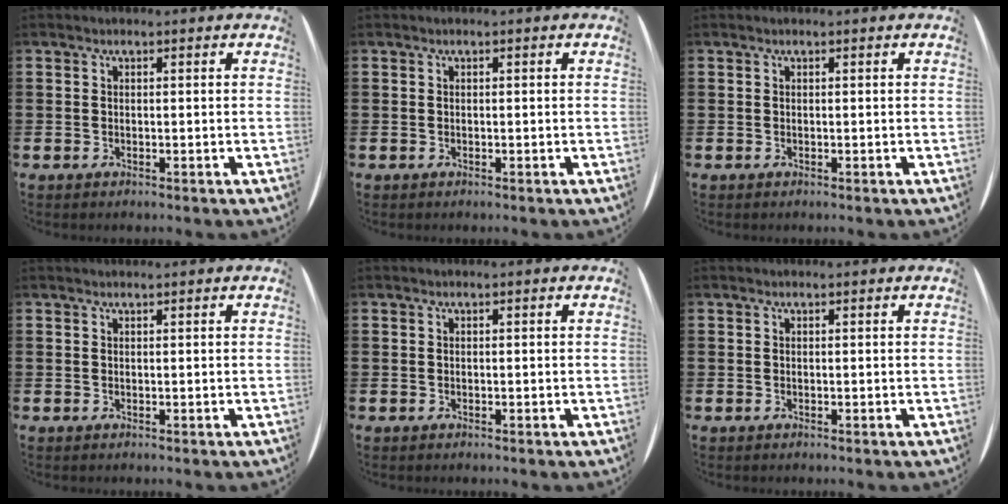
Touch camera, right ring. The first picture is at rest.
{"total": 0.0}
{"total": 0.0}
{"total": 0.0}
{"total": 0.0}
{"total": 0.0}